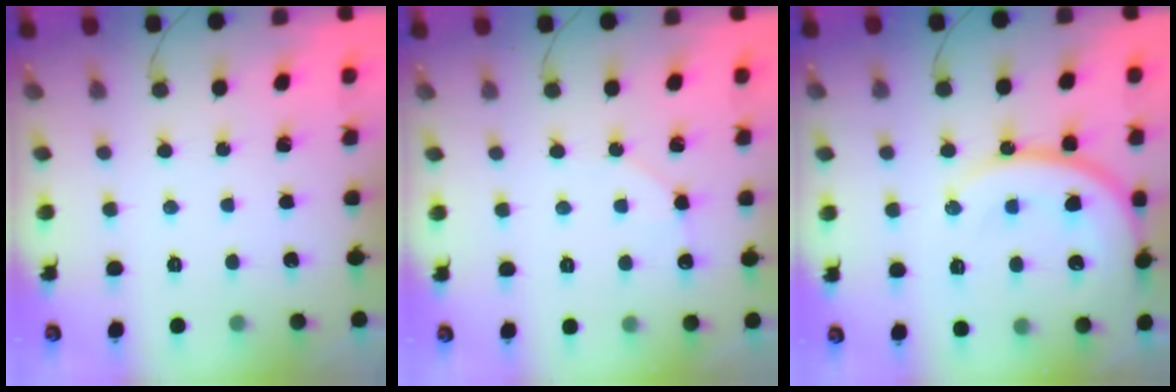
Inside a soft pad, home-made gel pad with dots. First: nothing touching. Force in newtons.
{"total": 4.5, "press": 4.0, "slide": 2.2}
{"total": 16.6, "press": 16.5, "slide": 2.0}